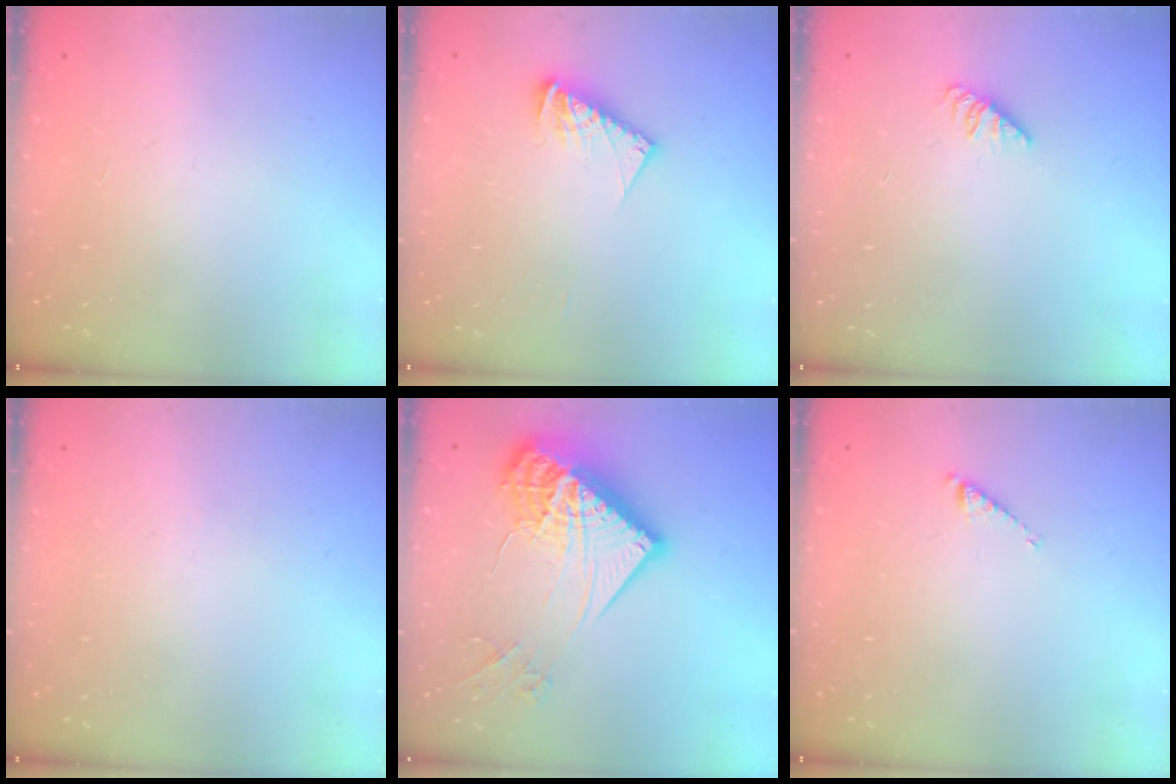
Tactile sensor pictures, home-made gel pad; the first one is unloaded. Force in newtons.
{"total": 9.9, "press": 9.8, "slide": 1.0}
{"total": 1.2, "press": 1.1, "slide": 0.3}
{"total": 0.0}
{"total": 20.7, "press": 20.5, "slide": 2.3}
{"total": 2.7, "press": 2.7, "slide": 0.4}